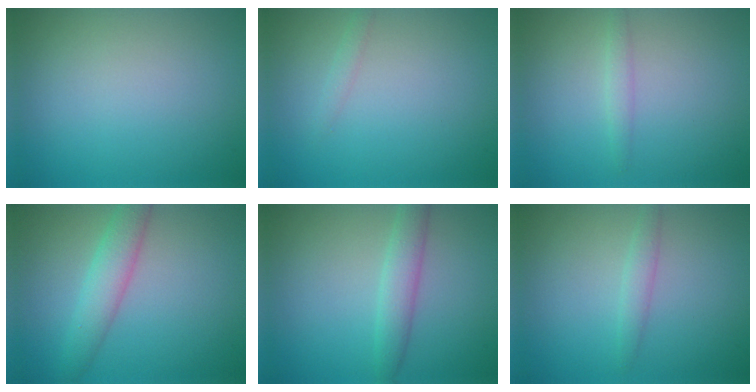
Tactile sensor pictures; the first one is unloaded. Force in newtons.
{"total": 0.7, "press": 0.7, "slide": 0.1}
{"total": 1.0, "press": 1.0, "slide": 0.1}
{"total": 3.3, "press": 3.3, "slide": 0.1}
{"total": 2.6, "press": 2.6, "slide": 0.1}
{"total": 1.4, "press": 1.4, "slide": 0.1}